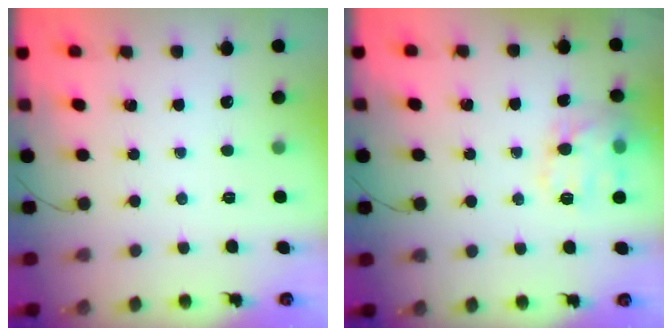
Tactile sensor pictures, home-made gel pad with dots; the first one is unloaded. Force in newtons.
{"total": 13.4, "press": 13.4, "slide": 0.9}